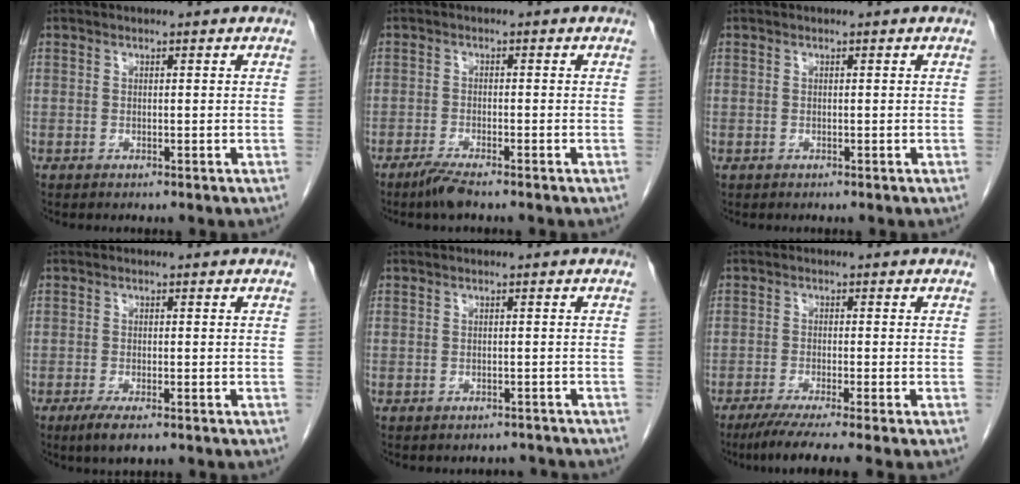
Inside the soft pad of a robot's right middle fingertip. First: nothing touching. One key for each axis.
{"total": 3.0, "fx": -2.4, "fy": 0.1, "fz": 1.8, "tx": -0.043, "ty": -0.007, "tz": -0.049}
{"total": 0.0}
{"total": 3.6, "fx": -2.3, "fy": 0.7, "fz": 2.6, "tx": -0.049, "ty": -0.008, "tz": -0.037}
{"total": 2.9, "fx": -2.6, "fy": 1.1, "fz": -0.1, "tx": 0.005, "ty": 0.002, "tz": -0.034}
{"total": 7.4, "fx": -5.8, "fy": -1.0, "fz": 4.6, "tx": -0.064, "ty": -0.022, "tz": -0.091}